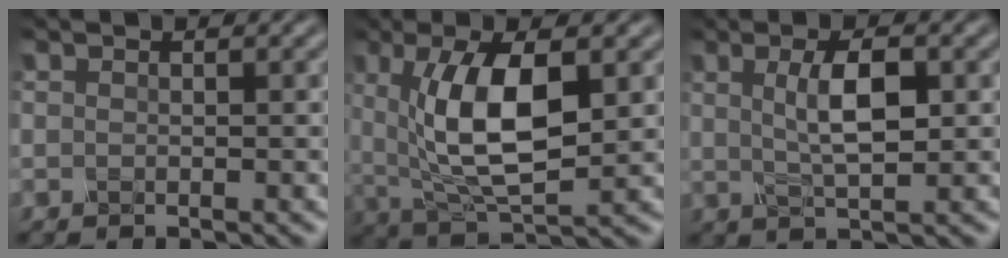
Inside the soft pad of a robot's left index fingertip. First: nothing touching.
{"total": 9.2, "force": [1.5, 3.6, 8.3], "torque": [-0.153, -0.004, 0.028]}
{"total": 4.5, "force": [0.9, 1.2, 4.2], "torque": [-0.079, 0.003, 0.018]}